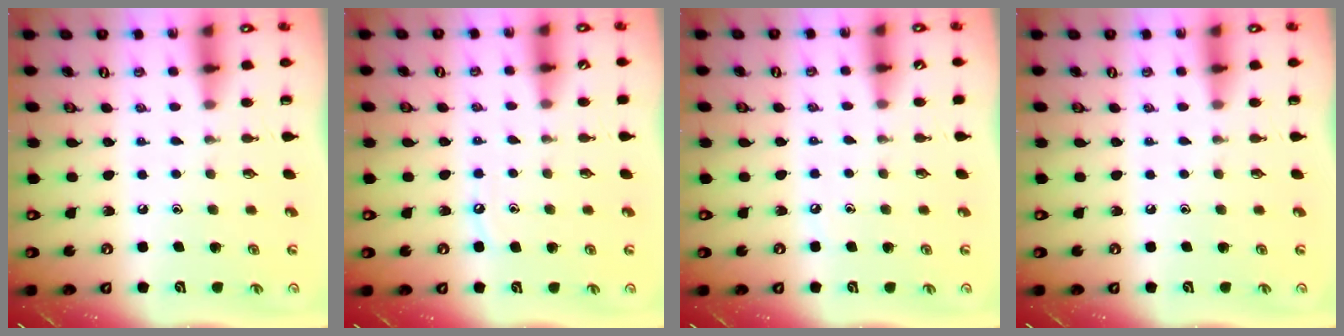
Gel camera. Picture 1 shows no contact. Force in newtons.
{"total": 4.8, "press": 4.7, "slide": 0.7}
{"total": 2.5, "press": 2.4, "slide": 0.4}
{"total": 0.0}